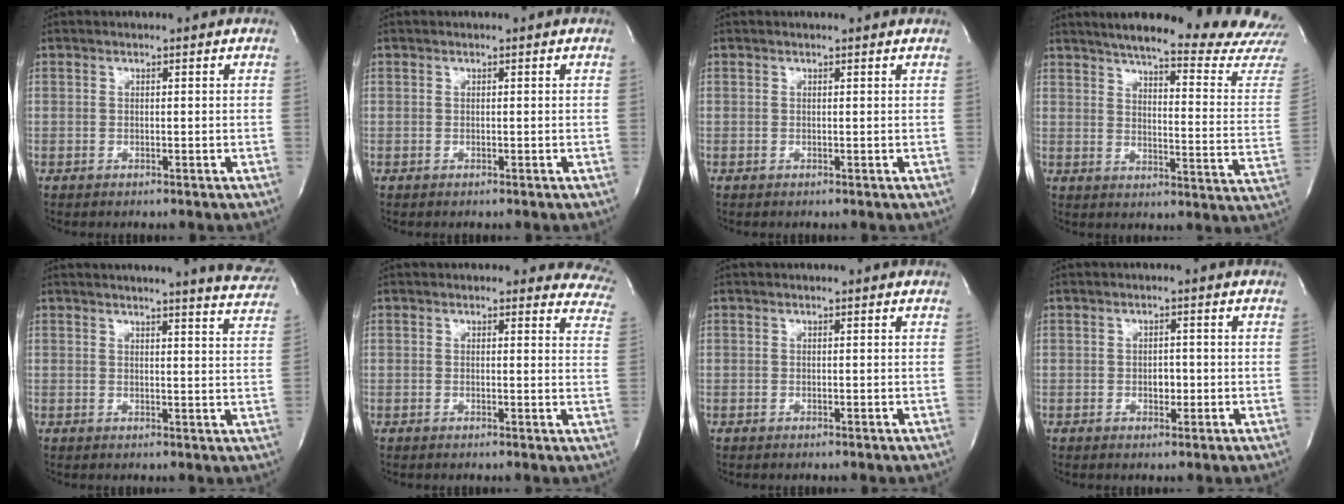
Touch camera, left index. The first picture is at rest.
{"total": 0.0}
{"total": 0.9, "force": [0.8, 0.4, 0.0], "torque": [-0.012, 0.004, -0.001]}
{"total": 24.8, "force": [22.7, 0.3, 10.0], "torque": [-0.150, -0.113, 0.267]}
{"total": 8.4, "force": [8.1, 0.4, 2.2], "torque": [-0.016, -0.048, 0.061]}
{"total": 8.9, "force": [8.2, 3.3, 0.9], "torque": [0.041, -0.044, 0.037]}
{"total": 0.0}
{"total": 2.0, "force": [-1.2, 1.1, 1.1], "torque": [-0.016, -0.006, -0.016]}